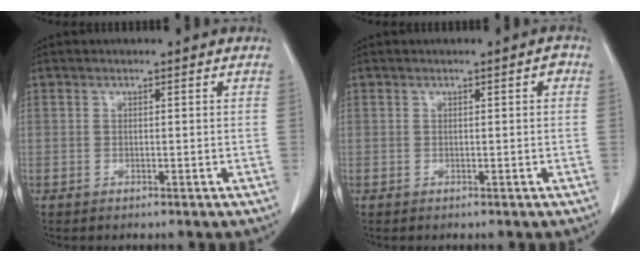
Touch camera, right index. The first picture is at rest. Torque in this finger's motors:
{"motor_torque": [0.11, -0.10, 0.06, 0.01]}